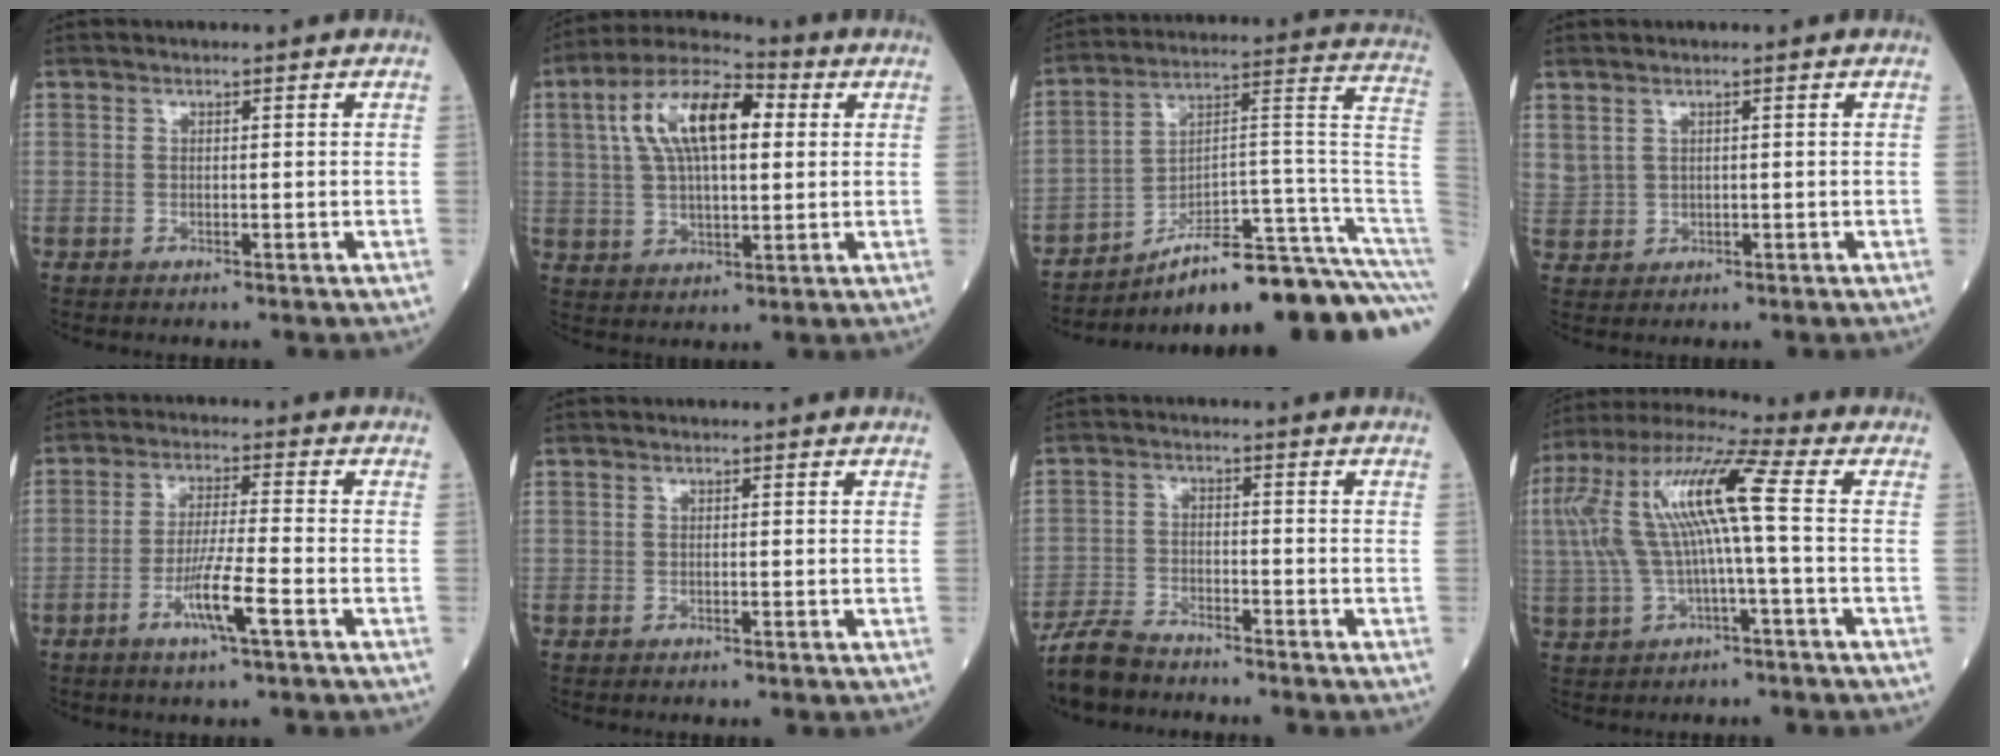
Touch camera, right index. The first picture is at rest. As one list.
[{"total": 13.4, "force": [3.6, 5.2, 11.9], "torque": [-0.229, 0.033, 0.058]}, {"total": 20.3, "force": [-16.2, 1.7, 12.2], "torque": [-0.095, 0.060, -0.238]}, {"total": 3.5, "force": [1.7, 2.6, 1.7], "torque": [-0.048, 0.005, 0.046]}, {"total": 7.1, "force": [-3.1, -0.1, 6.3], "torque": [-0.122, -0.008, -0.060]}, {"total": 0.0}, {"total": 6.6, "force": [-6.2, 1.6, 1.8], "torque": [-0.040, -0.019, -0.118]}, {"total": 14.9, "force": [1.1, 1.7, 14.8], "torque": [-0.308, 0.039, 0.016]}]